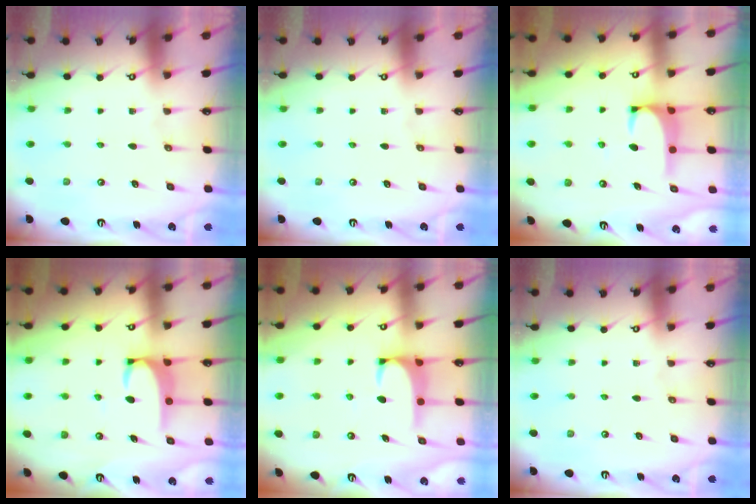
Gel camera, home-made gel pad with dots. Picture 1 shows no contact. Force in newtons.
{"total": 0.0}
{"total": 1.3, "press": 1.2, "slide": 0.5}
{"total": 3.2, "press": 3.2, "slide": 0.4}
{"total": 0.8, "press": 0.6, "slide": 0.5}
{"total": 0.0}